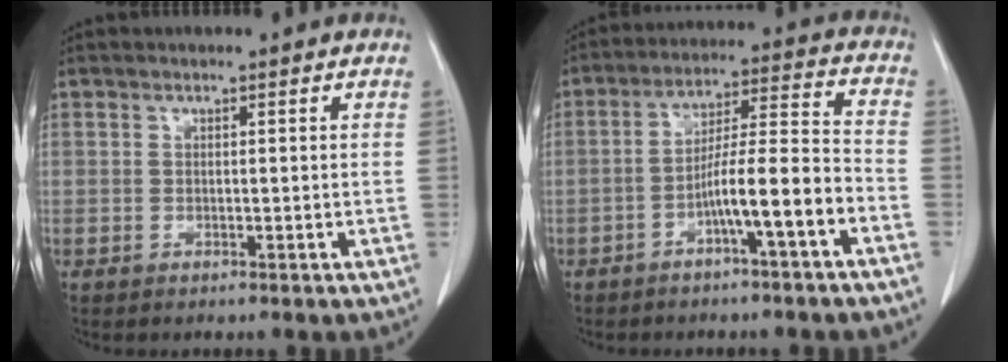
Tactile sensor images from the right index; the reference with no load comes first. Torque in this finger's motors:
{"motor_torque": [1.39, -0.75, 0.74, 0.21]}